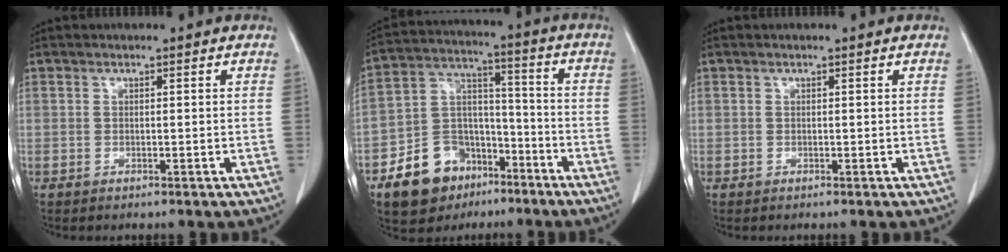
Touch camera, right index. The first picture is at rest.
{"total": 13.0, "force": [-7.7, 8.9, 5.4], "torque": [-0.106, 0.036, -0.127]}
{"total": 0.0}